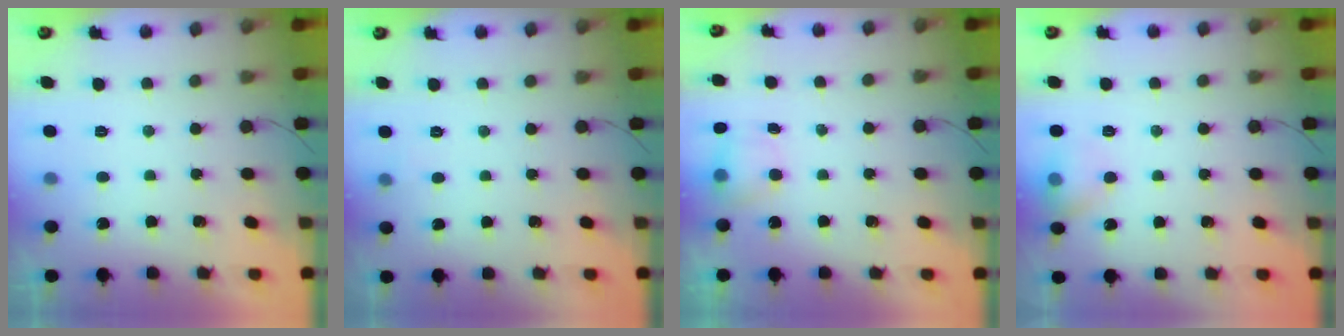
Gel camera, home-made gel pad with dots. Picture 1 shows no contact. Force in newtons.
{"total": 2.5, "press": 2.4, "slide": 1.0}
{"total": 5.2, "press": 5.1, "slide": 1.1}
{"total": 7.2, "press": 7.0, "slide": 1.6}